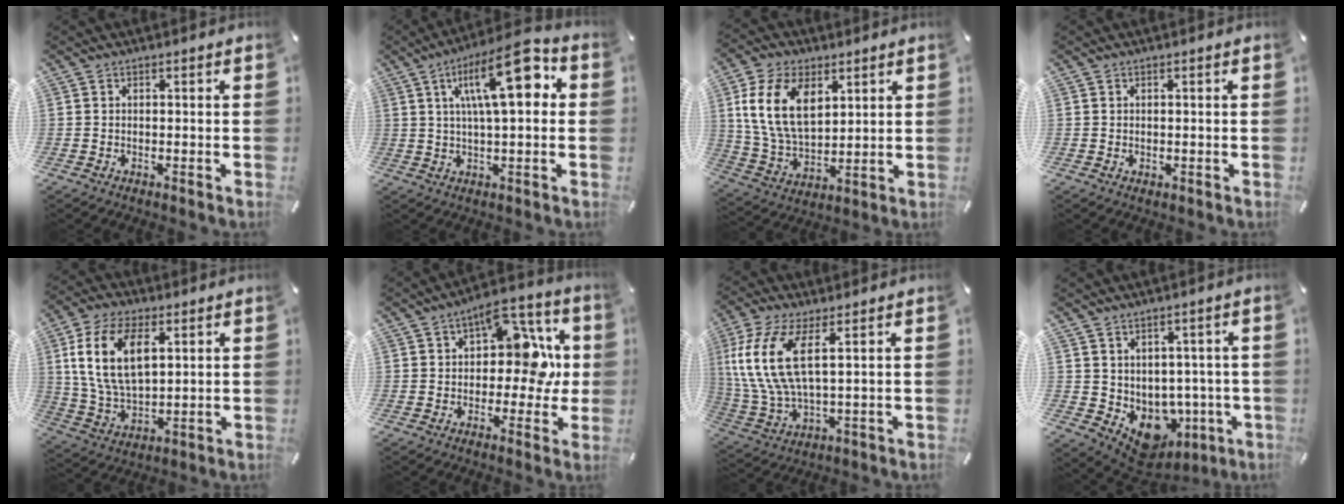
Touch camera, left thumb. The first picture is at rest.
{"total": 17.0, "force": [5.0, 5.4, 15.4], "torque": [-0.243, -0.014, 0.075]}
{"total": 14.8, "force": [5.3, 9.6, 10.0], "torque": [-0.222, -0.004, 0.095]}
{"total": 0.6, "force": [0.2, 0.5, 0.2], "torque": [-0.005, 0.003, 0.003]}
{"total": 14.4, "force": [5.0, 8.2, 10.7], "torque": [-0.245, -0.002, 0.086]}
{"total": 14.3, "force": [3.5, 8.3, 11.1], "torque": [-0.139, -0.021, 0.058]}
{"total": 13.9, "force": [4.6, 5.6, 11.9], "torque": [-0.268, -0.010, 0.084]}
{"total": 8.0, "force": [-1.2, 7.3, 3.0], "torque": [-0.043, -0.023, -0.003]}